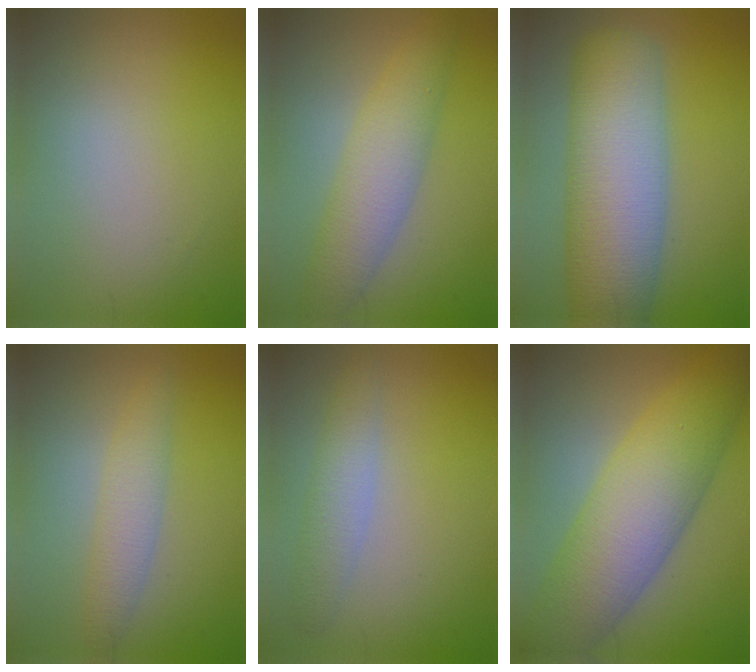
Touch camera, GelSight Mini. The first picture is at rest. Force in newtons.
{"total": 5.0, "press": 5.0, "slide": 0.1}
{"total": 11.0, "press": 11.0, "slide": 0.3}
{"total": 2.7, "press": 2.7, "slide": 0.0}
{"total": 2.8, "press": 2.8, "slide": 0.1}
{"total": 9.9, "press": 9.9, "slide": 0.2}